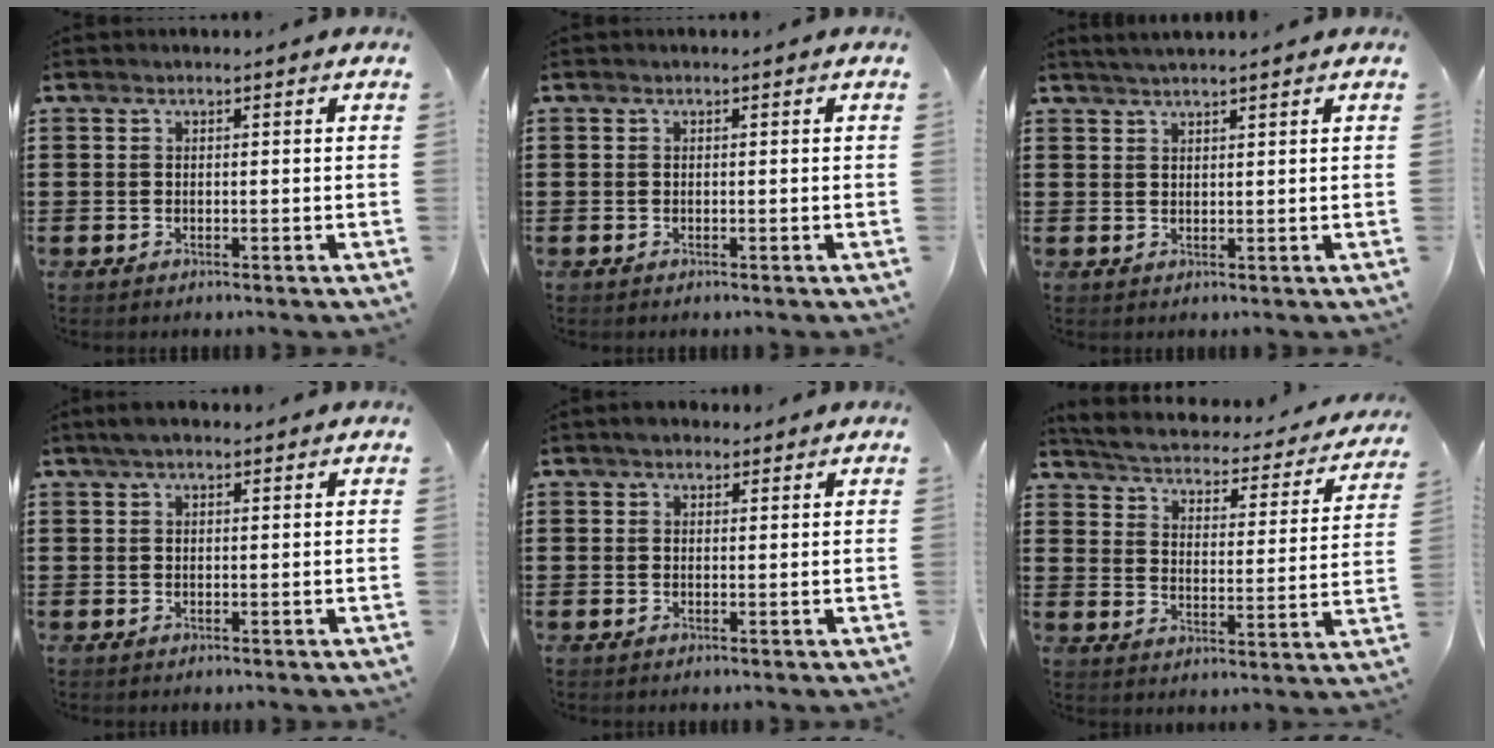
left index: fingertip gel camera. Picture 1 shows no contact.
{"total": 0.0}
{"total": 1.7, "force": [1.6, -0.2, 0.6], "torque": [-0.013, 0.001, 0.030]}
{"total": 1.9, "force": [1.4, 0.5, 1.2], "torque": [-0.025, 0.004, 0.025]}
{"total": 1.7, "force": [1.5, 0.8, 0.4], "torque": [-0.012, 0.004, 0.030]}
{"total": 2.6, "force": [2.5, 0.1, 0.7], "torque": [-0.034, -0.027, 0.032]}